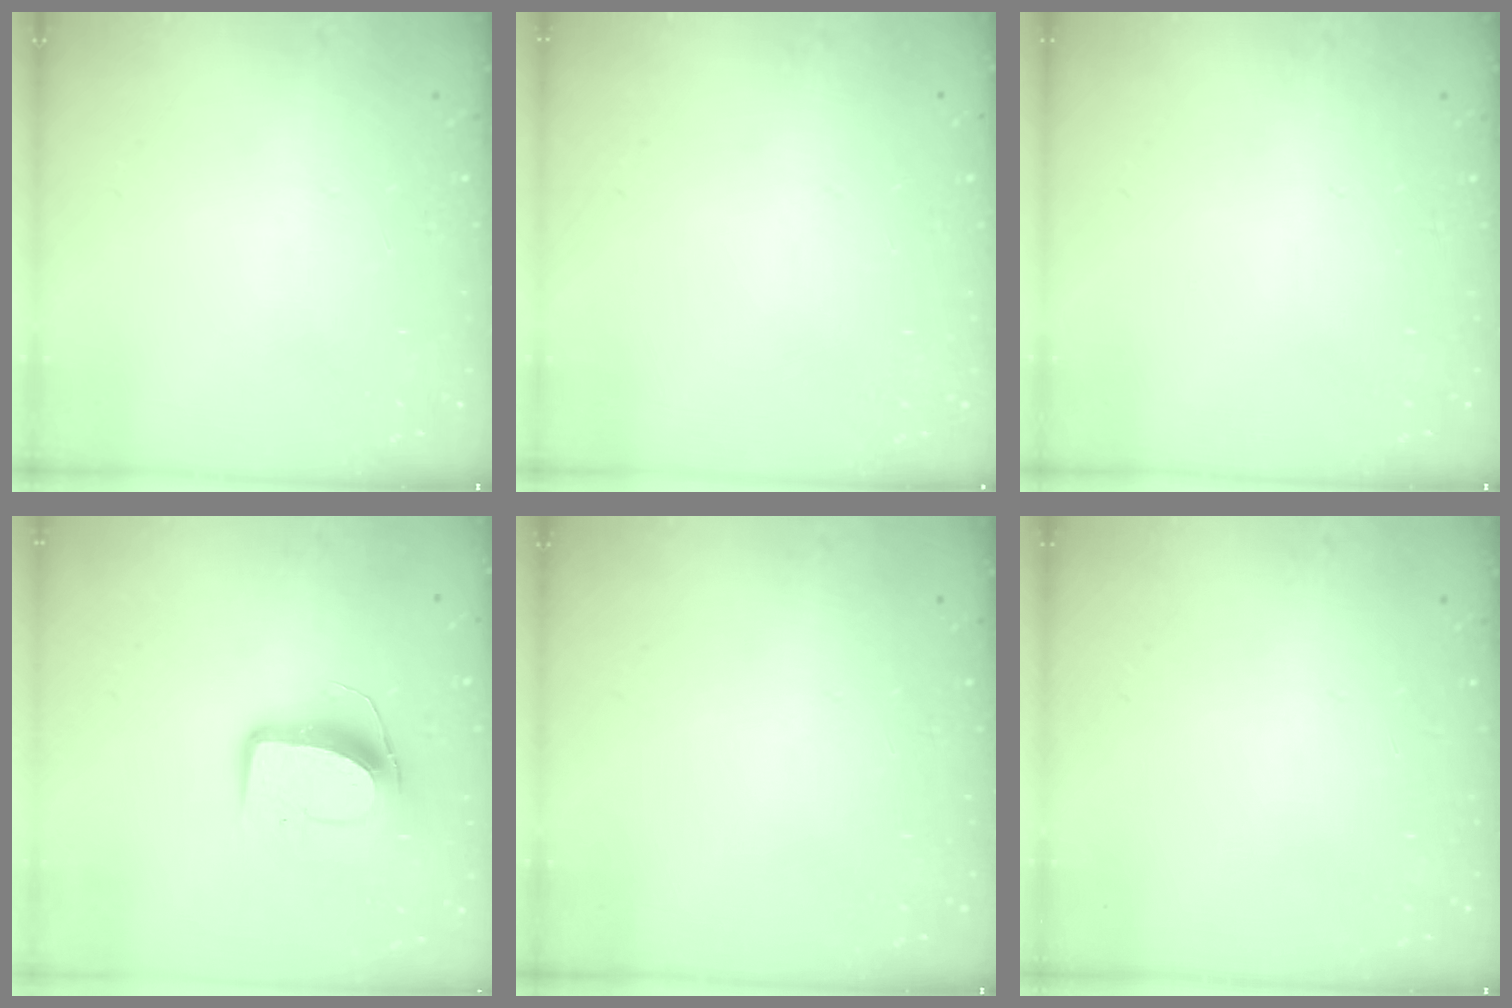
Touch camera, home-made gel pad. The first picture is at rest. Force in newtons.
{"total": 0.0}
{"total": 0.0}
{"total": 10.5, "press": 10.5, "slide": 0.4}
{"total": 0.0}
{"total": 0.0}